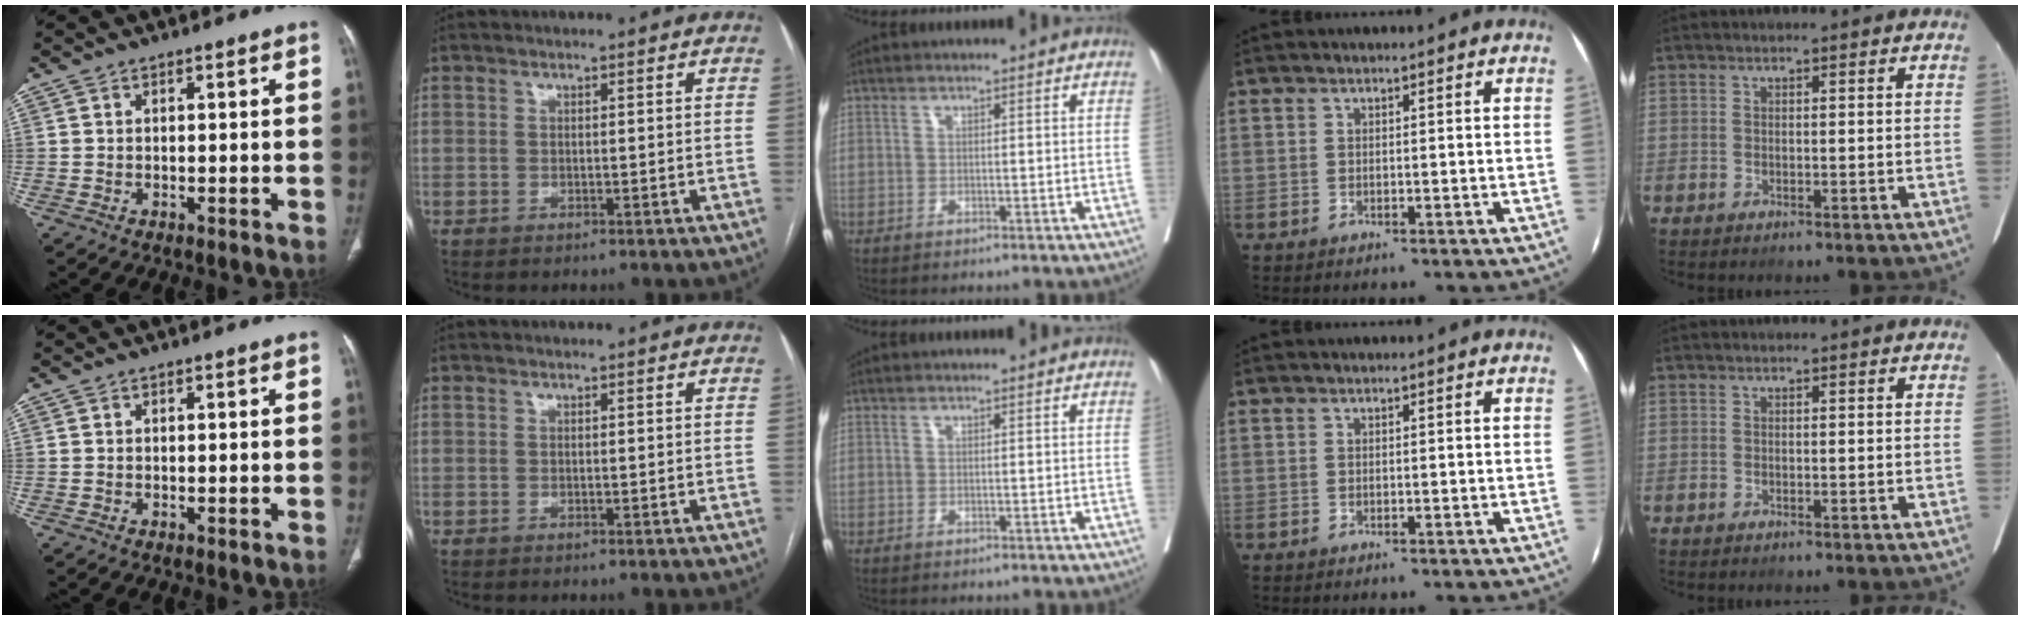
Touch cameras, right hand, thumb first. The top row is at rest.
{}